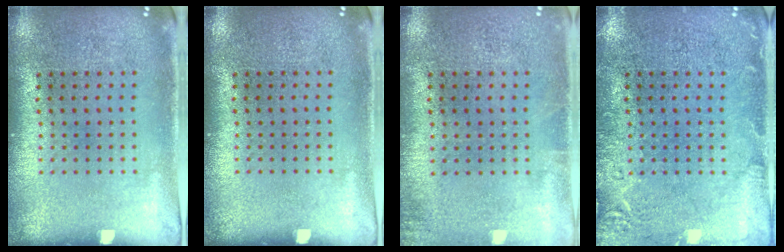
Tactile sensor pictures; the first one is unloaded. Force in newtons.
{"total": 0.0}
{"total": 0.8, "press": 0.8, "slide": 0.1}
{"total": 2.7, "press": 2.7, "slide": 0.5}